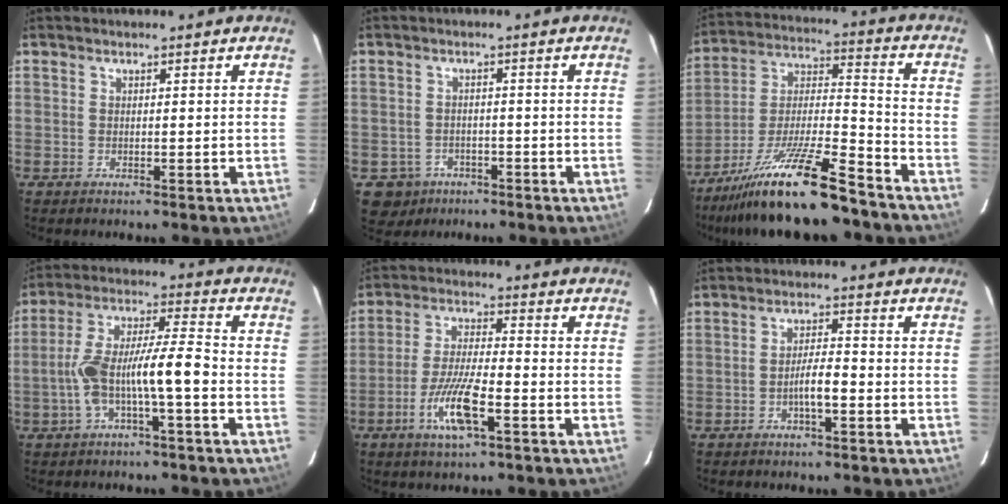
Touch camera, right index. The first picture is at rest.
{"total": 5.0, "force": [-2.5, 4.4, 0.0], "torque": [-0.004, 0.010, -0.033]}
{"total": 18.3, "force": [-13.9, 1.2, 11.8], "torque": [-0.234, -0.026, -0.247]}
{"total": 10.9, "force": [-2.9, 1.4, 10.5], "torque": [-0.206, 0.026, -0.053]}
{"total": 9.3, "force": [-4.1, 1.5, 8.3], "torque": [-0.165, -0.008, -0.074]}
{"total": 3.9, "force": [-1.4, 0.6, 3.5], "torque": [-0.062, 0.007, -0.025]}